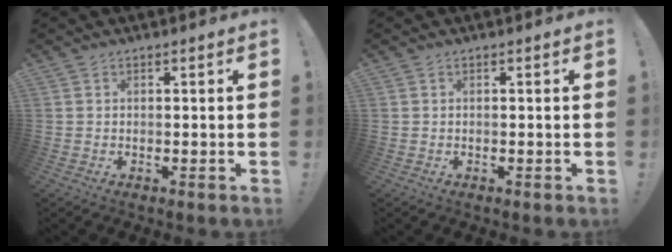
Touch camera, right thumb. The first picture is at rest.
{"total": 0.0}